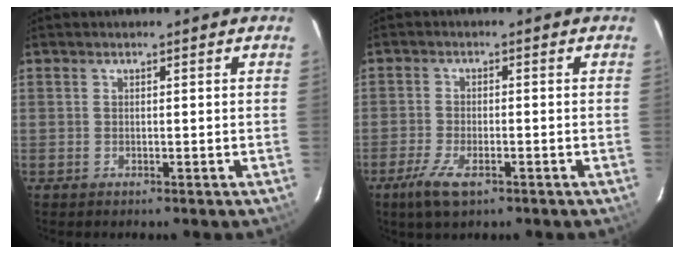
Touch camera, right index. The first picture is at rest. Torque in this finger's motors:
{"motor_torque": [0.60, -0.36, 0.23, 0.02]}